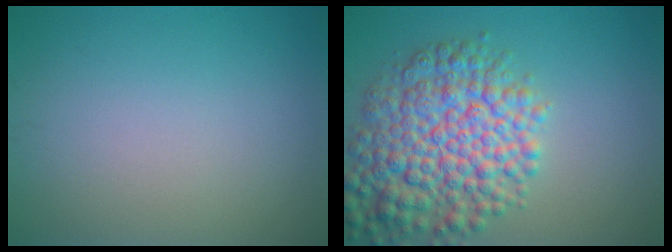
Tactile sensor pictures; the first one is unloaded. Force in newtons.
{"total": 8.8, "press": 8.8, "slide": 0.3}